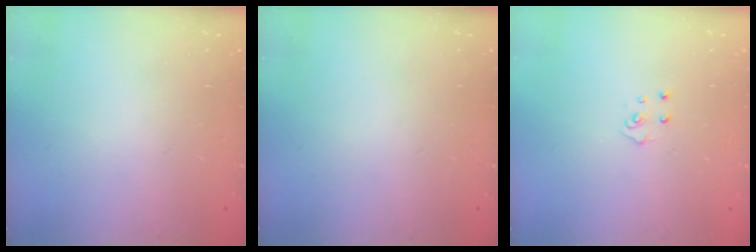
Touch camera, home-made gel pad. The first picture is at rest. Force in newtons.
{"total": 0.0}
{"total": 4.6, "press": 4.6, "slide": 0.4}